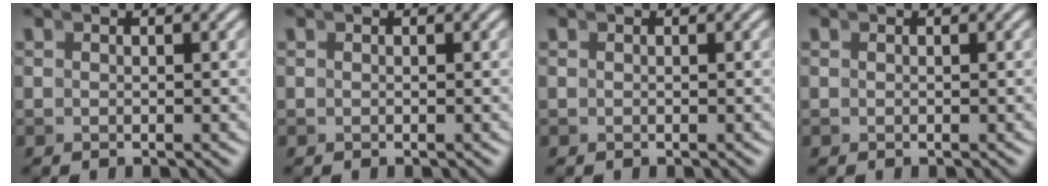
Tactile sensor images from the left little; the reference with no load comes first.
{"total": 0.0}
{"total": 0.0}
{"total": 0.0}